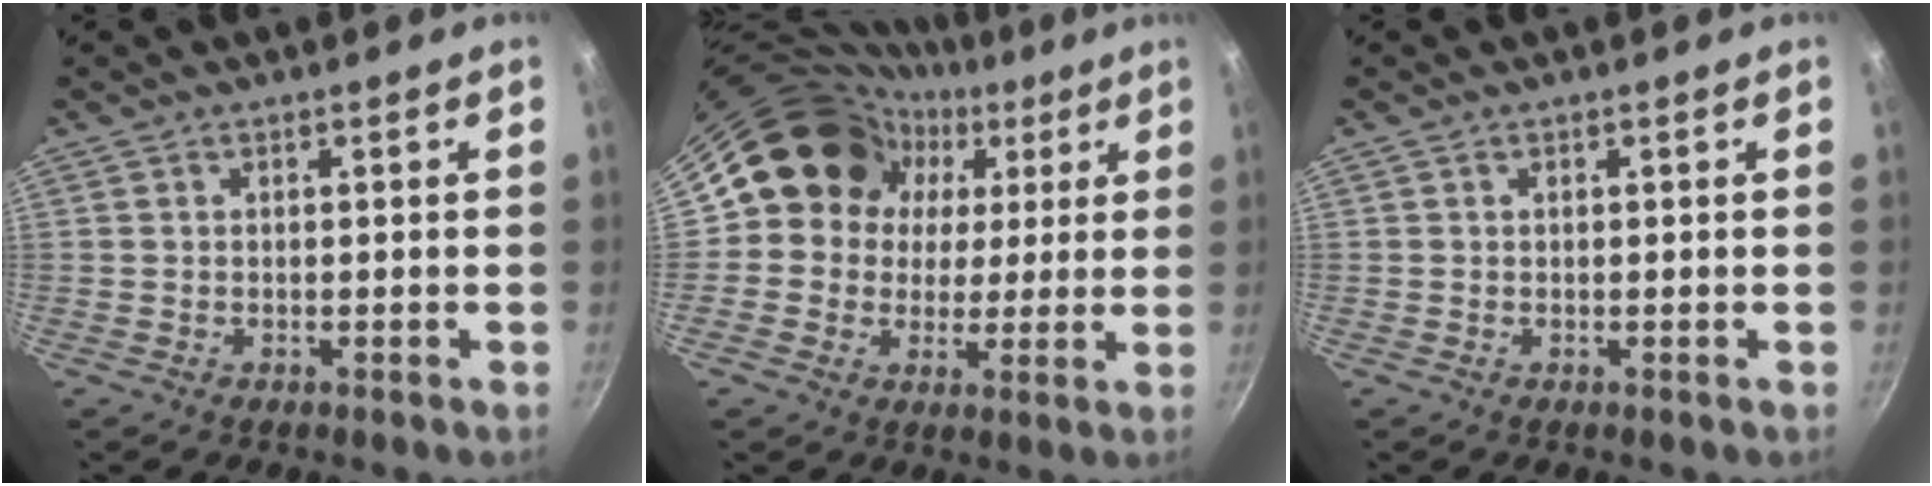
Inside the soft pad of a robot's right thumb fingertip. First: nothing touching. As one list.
[{"total": 13.2, "force": [4.4, 11.7, 4.1], "torque": [-0.027, 0.011, 0.059]}, {"total": 0.0}]